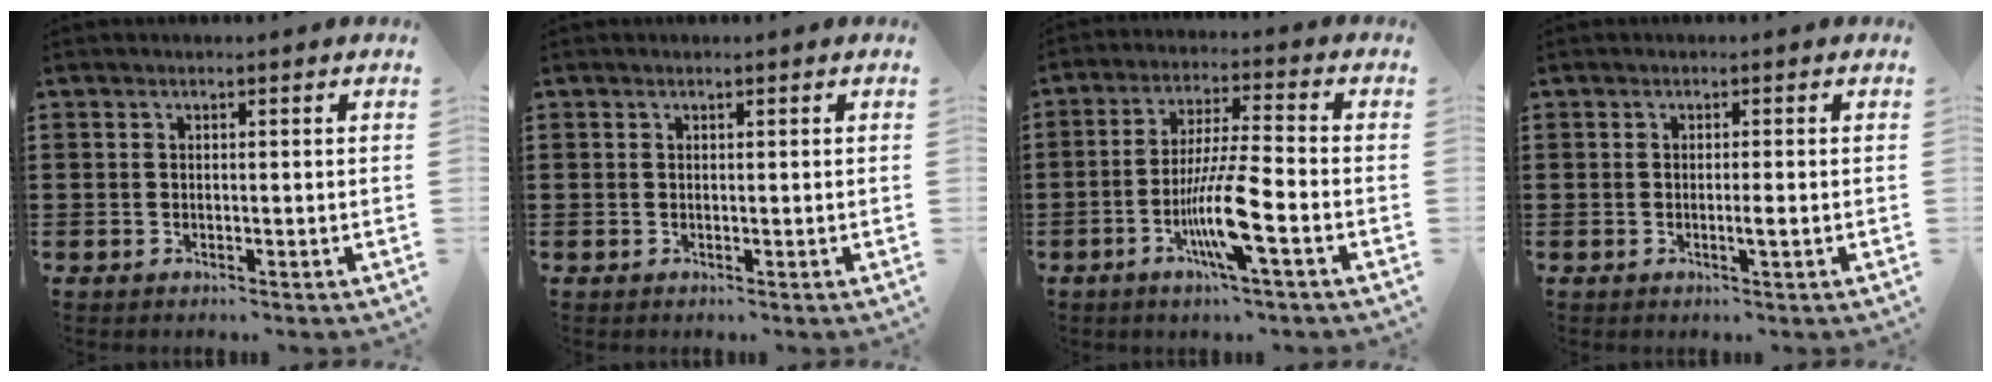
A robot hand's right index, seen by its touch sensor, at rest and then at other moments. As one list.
[{"total": 0.0}, {"total": 9.5, "force": [-3.8, 0.7, 8.7], "torque": [-0.167, -0.010, -0.072]}, {"total": 1.4, "force": [-0.4, -0.1, 1.4], "torque": [-0.022, -0.004, -0.008]}]